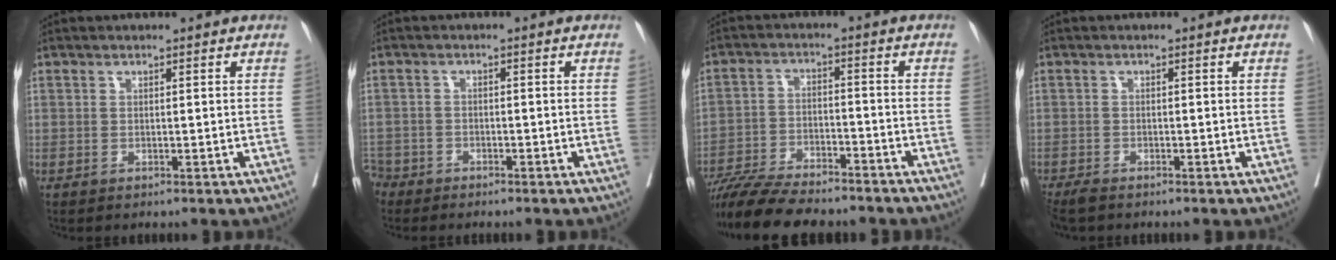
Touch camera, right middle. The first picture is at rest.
{"total": 3.5, "force": [-3.1, 1.7, -0.4], "torque": [0.005, 0.002, -0.065]}
{"total": 14.4, "force": [-12.7, 2.4, 6.3], "torque": [-0.104, -0.009, -0.200]}
{"total": 3.3, "force": [-2.8, 0.8, 1.5], "torque": [-0.025, -0.009, -0.049]}